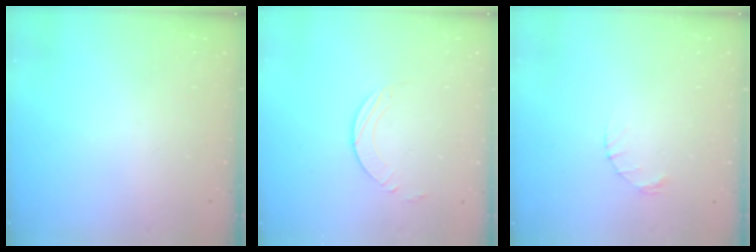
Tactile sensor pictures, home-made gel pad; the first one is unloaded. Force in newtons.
{"total": 3.9, "press": 3.8, "slide": 0.5}
{"total": 1.2, "press": 1.1, "slide": 0.2}